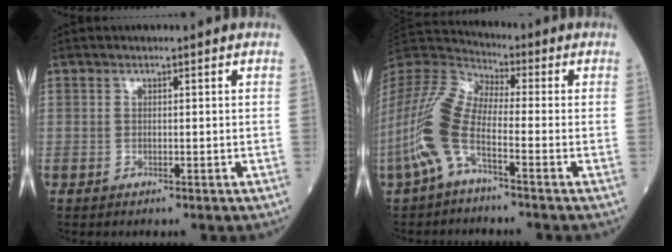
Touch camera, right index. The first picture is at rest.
{"total": 11.0, "force": [-4.3, 3.3, 9.5], "torque": [-0.235, 0.012, -0.095]}